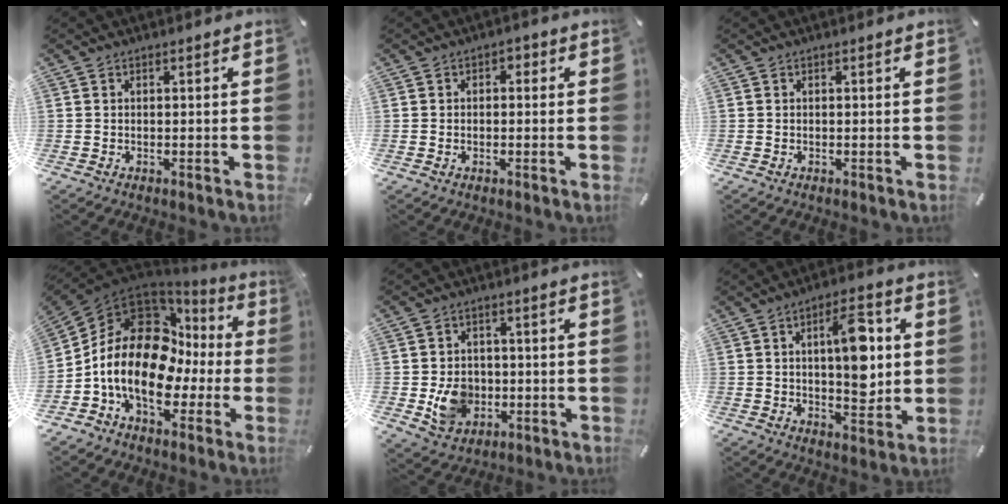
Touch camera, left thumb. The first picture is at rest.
{"total": 1.9, "force": [-0.7, 1.4, 1.1], "torque": [-0.013, 0.005, -0.017]}
{"total": 0.0}
{"total": 19.4, "force": [-0.4, 13.9, 13.6], "torque": [-0.264, -0.010, -0.008]}
{"total": 8.7, "force": [-1.5, 7.5, 4.0], "torque": [-0.061, 0.007, -0.023]}
{"total": 13.4, "force": [2.4, 6.5, 11.4], "torque": [-0.161, -0.005, 0.035]}